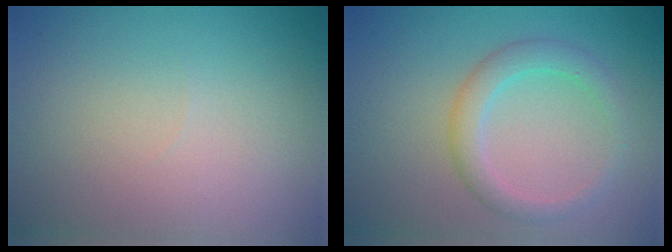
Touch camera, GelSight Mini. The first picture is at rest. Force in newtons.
{"total": 2.9, "press": 2.9, "slide": 0.1}